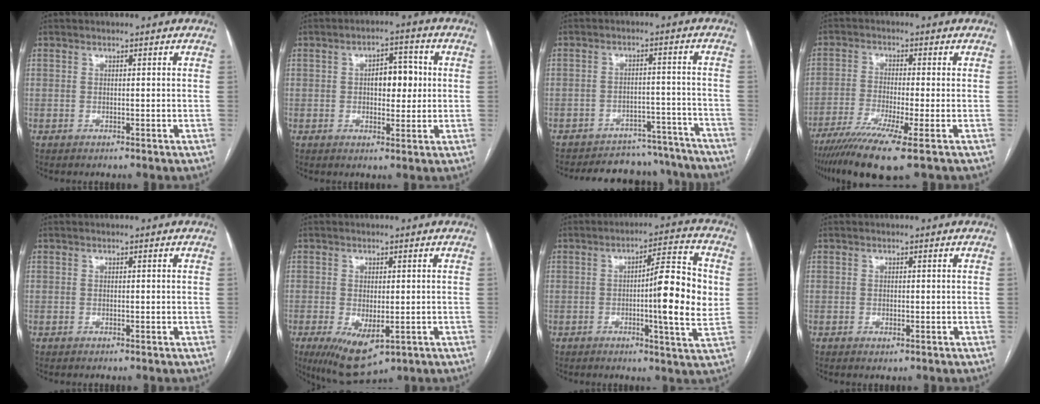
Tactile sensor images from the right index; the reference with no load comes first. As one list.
[{"total": 5.8, "force": [0.5, 2.9, 5.0], "torque": [-0.070, 0.015, 0.010]}, {"total": 16.7, "force": [-15.6, 5.4, 2.4], "torque": [-0.031, 0.027, -0.190]}, {"total": 10.5, "force": [-6.9, -0.5, 7.9], "torque": [-0.136, -0.025, -0.116]}, {"total": 0.0}, {"total": 8.7, "force": [-3.6, 3.8, 6.9], "torque": [-0.120, -0.023, -0.046]}, {"total": 12.4, "force": [0.0, 0.7, 12.3], "torque": [-0.173, 0.002, -0.005]}, {"total": 0.7, "force": [-0.4, 0.4, 0.5], "torque": [-0.006, -0.001, -0.003]}]